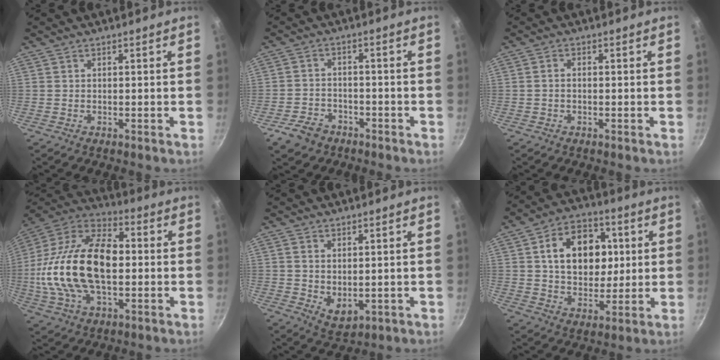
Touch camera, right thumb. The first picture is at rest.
{"total": 6.0, "force": [-3.8, 4.1, 2.0], "torque": [-0.035, 0.036, -0.062]}
{"total": 1.4, "force": [-0.3, 0.9, 1.0], "torque": [-0.020, 0.010, -0.006]}
{"total": 25.7, "force": [-0.7, 14.8, 21.0], "torque": [-0.394, 0.035, -0.023]}
{"total": 4.9, "force": [0.6, 3.1, 3.7], "torque": [-0.057, -0.017, 0.019]}
{"total": 16.0, "force": [3.2, 11.7, 10.4], "torque": [-0.115, 0.007, 0.048]}